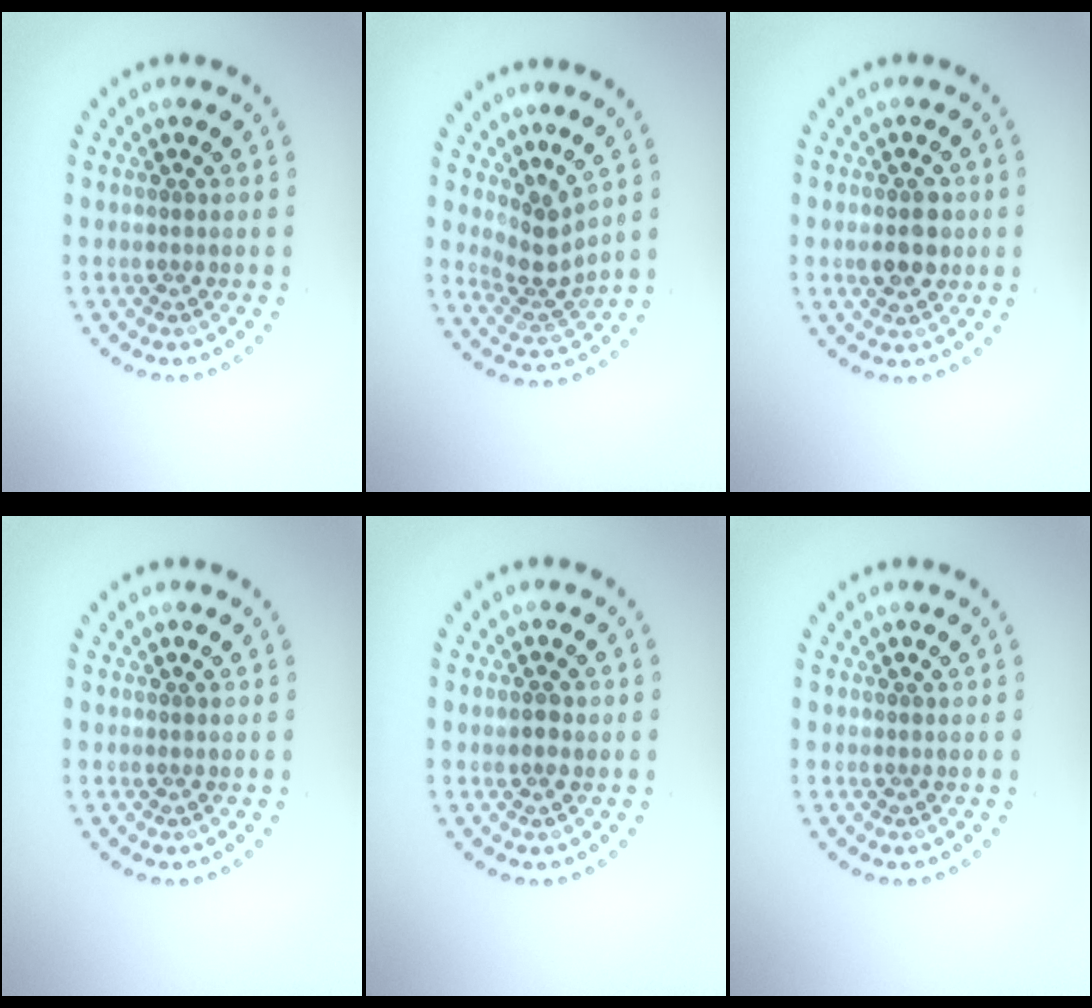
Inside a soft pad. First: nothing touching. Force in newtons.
{"total": 3.0, "press": 2.0, "slide": 2.3}
{"total": 2.8, "press": 2.8, "slide": 0.3}
{"total": 0.0}
{"total": 1.2, "press": 1.2, "slide": 0.2}
{"total": 0.0}